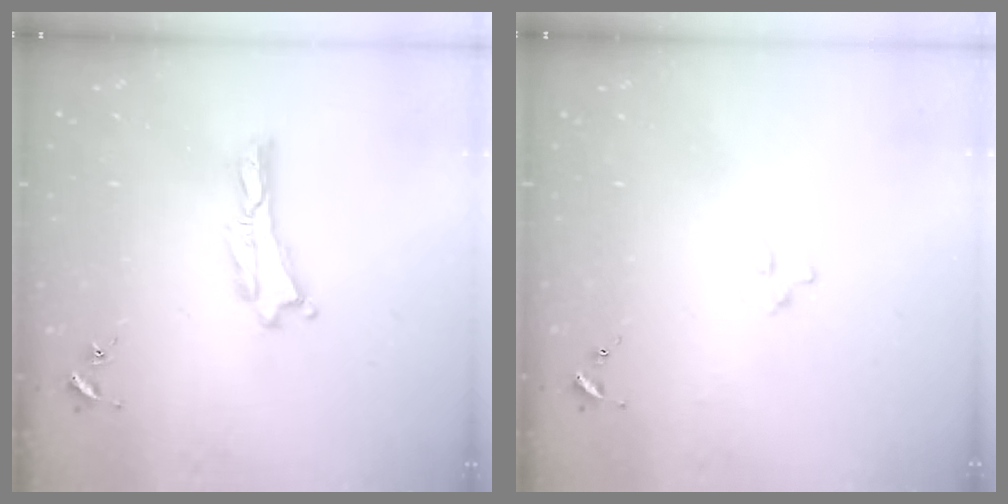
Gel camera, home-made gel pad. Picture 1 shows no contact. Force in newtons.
{"total": 2.3, "press": 2.3, "slide": 0.3}